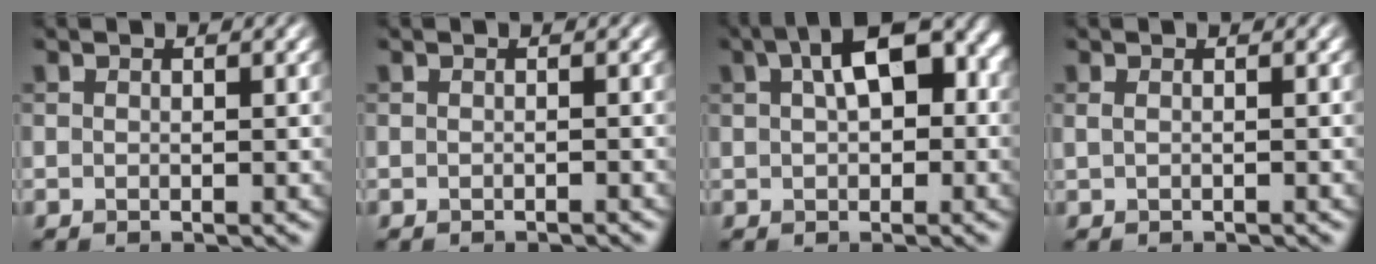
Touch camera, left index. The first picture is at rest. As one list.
[{"total": 0.6, "force": [-0.6, 0.0, 0.2], "torque": [0.000, 0.002, -0.009]}, {"total": 7.7, "force": [2.2, 3.8, 6.2], "torque": [-0.097, 0.022, 0.030]}, {"total": 0.7, "force": [0.2, 0.2, 0.6], "torque": [-0.014, -0.001, 0.000]}]